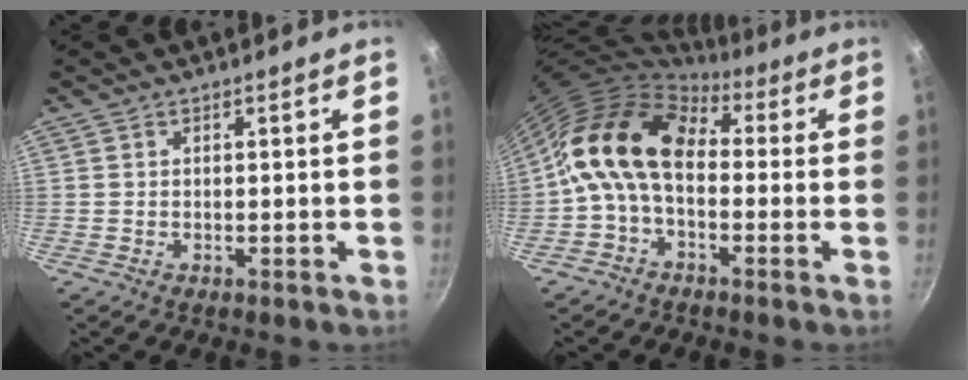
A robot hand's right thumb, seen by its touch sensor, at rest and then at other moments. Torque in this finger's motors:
{"motor_torque": [2.50, 2.51, 0.52, -0.40, 0.24]}